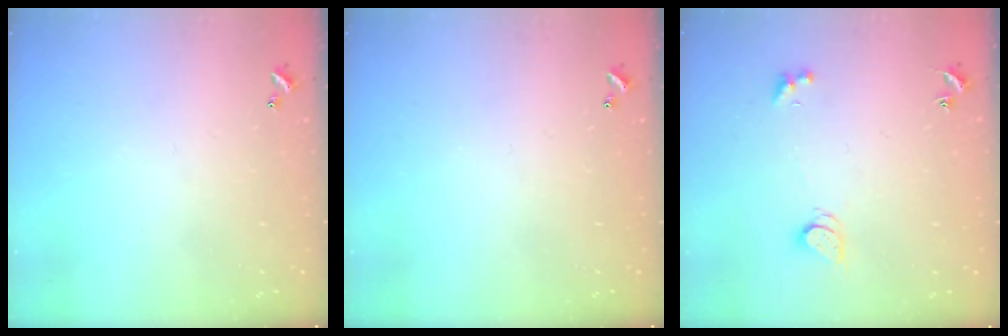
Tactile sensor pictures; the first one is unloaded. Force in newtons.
{"total": 0.0}
{"total": 2.8, "press": 2.7, "slide": 0.5}